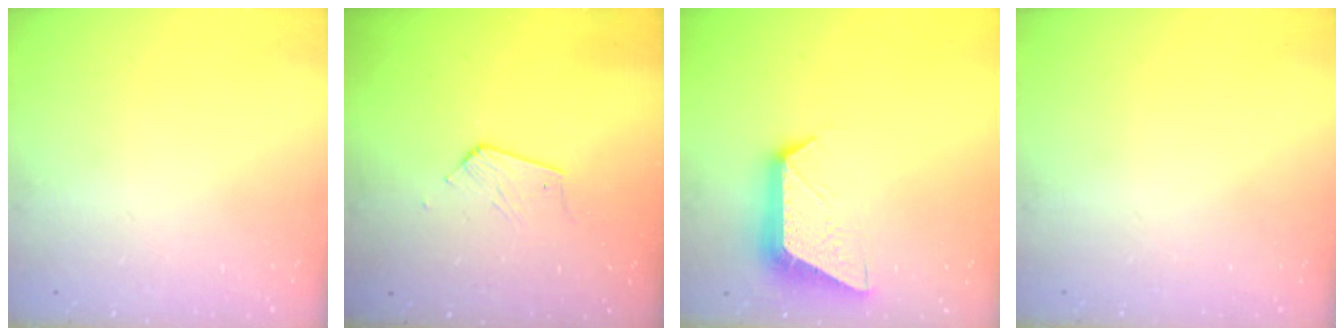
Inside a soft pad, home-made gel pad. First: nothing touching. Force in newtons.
{"total": 4.4, "press": 4.4, "slide": 0.4}
{"total": 11.9, "press": 11.9, "slide": 0.8}
{"total": 0.0}